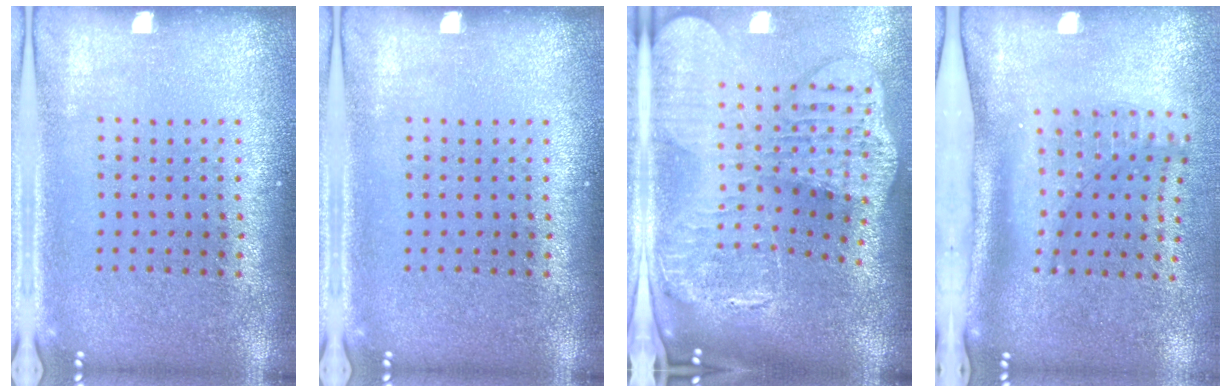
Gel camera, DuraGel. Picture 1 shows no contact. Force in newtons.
{"total": 0.0}
{"total": 4.5, "press": 3.3, "slide": 3.0}
{"total": 2.3, "press": 1.6, "slide": 1.6}